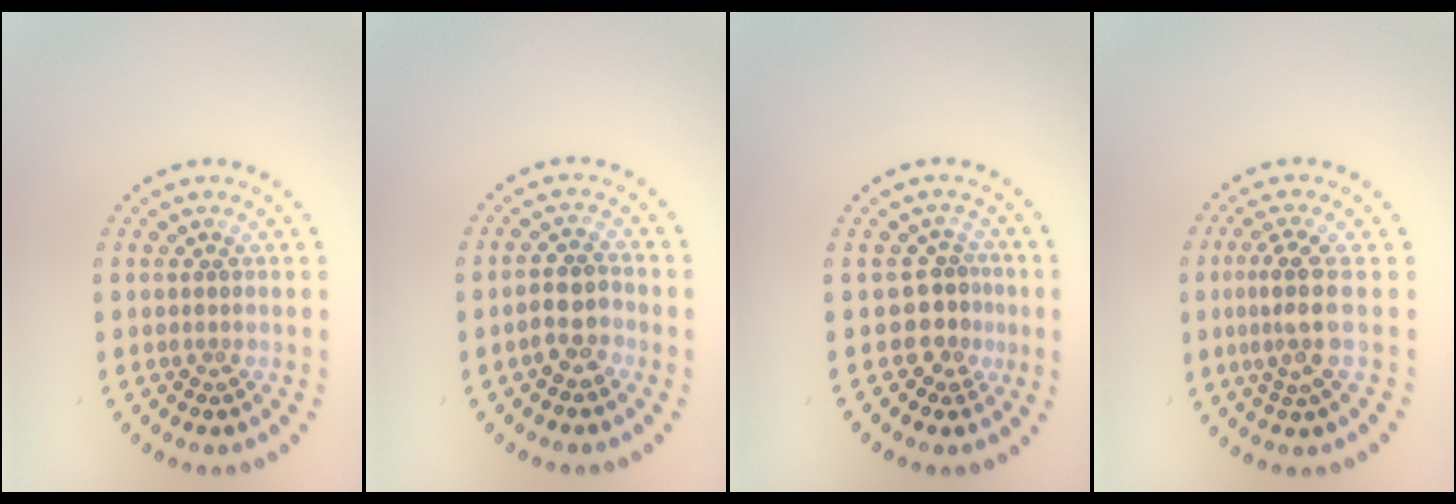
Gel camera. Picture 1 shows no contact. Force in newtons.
{"total": 2.7, "press": 2.5, "slide": 0.9}
{"total": 2.4, "press": 1.7, "slide": 1.7}
{"total": 3.3, "press": 2.5, "slide": 2.1}